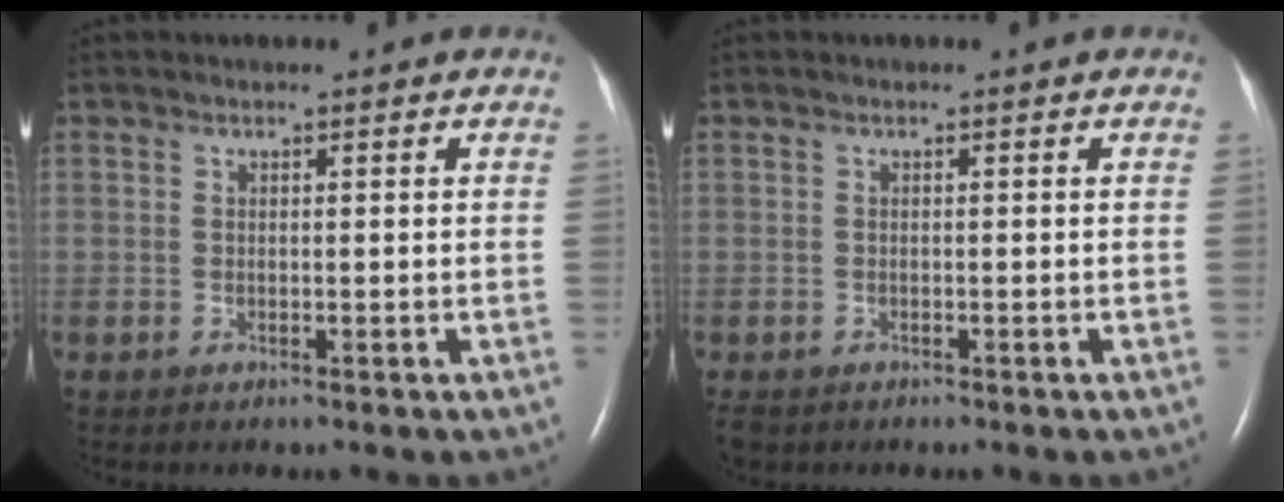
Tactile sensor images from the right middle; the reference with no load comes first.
{"total": 2.4, "force": [-1.8, 1.4, 0.8], "torque": [-0.018, -0.004, -0.026]}